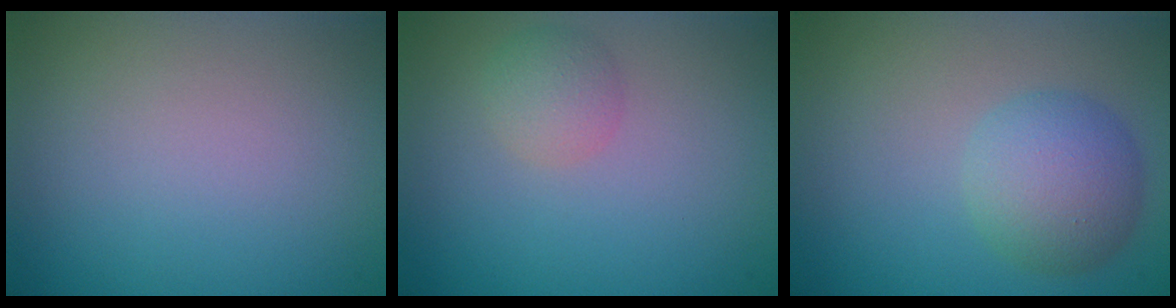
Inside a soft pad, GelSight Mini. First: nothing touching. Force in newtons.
{"total": 1.9, "press": 1.9, "slide": 0.1}
{"total": 4.4, "press": 4.4, "slide": 0.2}